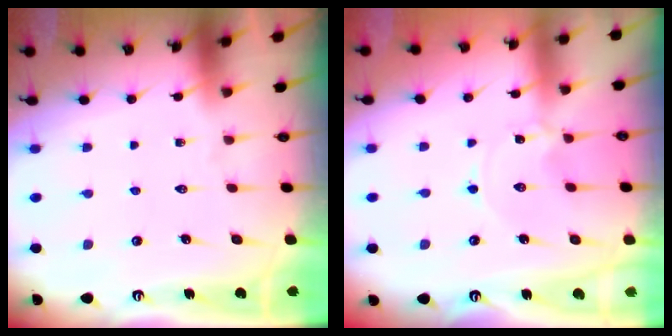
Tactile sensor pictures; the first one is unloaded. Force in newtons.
{"total": 0.0}